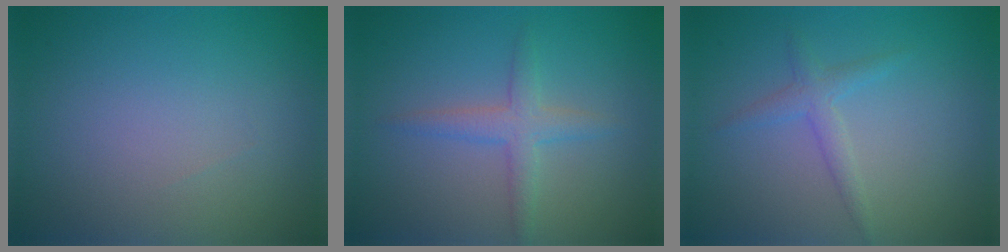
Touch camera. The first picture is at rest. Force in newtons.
{"total": 2.4, "press": 2.4, "slide": 0.0}
{"total": 1.7, "press": 1.7, "slide": 0.1}